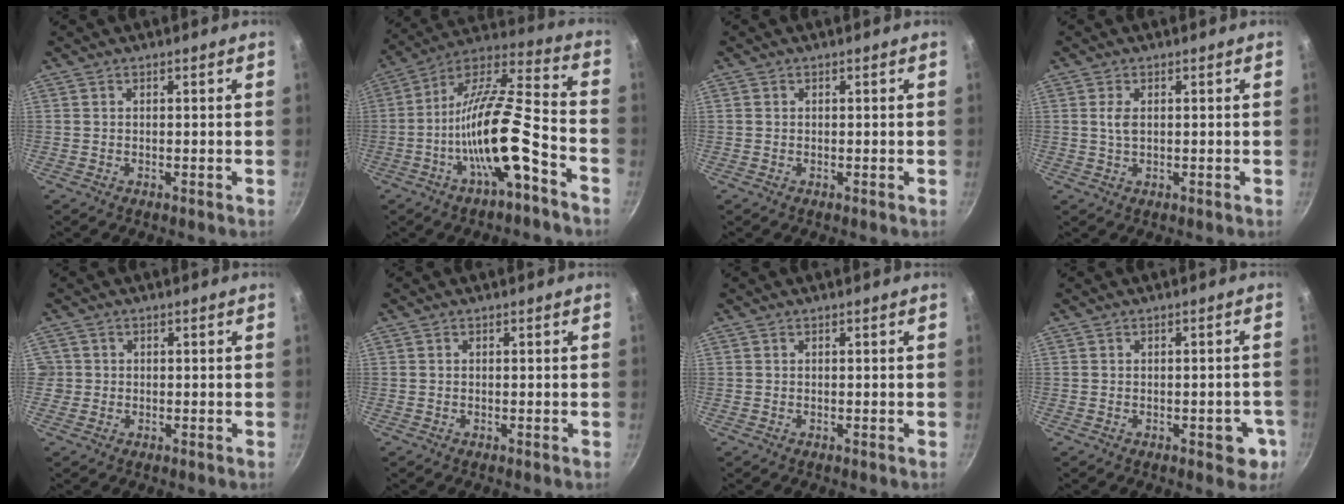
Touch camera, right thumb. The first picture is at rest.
{"total": 18.6, "force": [-7.3, 5.0, 16.3], "torque": [-0.282, 0.047, -0.140]}
{"total": 0.5, "force": [0.0, 0.5, 0.1], "torque": [0.000, 0.003, 0.000]}
{"total": 2.3, "force": [0.5, 1.2, 1.9], "torque": [-0.037, -0.002, 0.010]}
{"total": 2.0, "force": [-0.2, 2.0, 0.2], "torque": [0.010, 0.008, -0.003]}
{"total": 0.0}
{"total": 0.0}
{"total": 4.9, "force": [-1.8, 2.7, 3.7], "torque": [-0.015, 0.014, -0.021]}